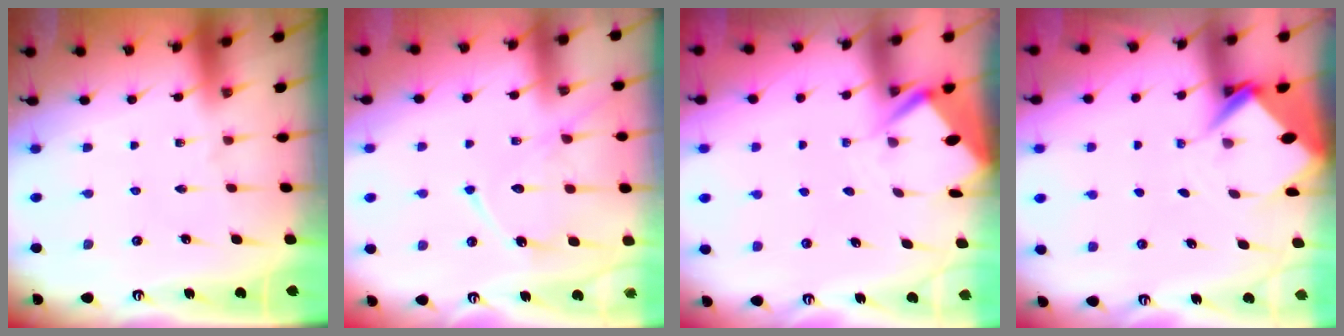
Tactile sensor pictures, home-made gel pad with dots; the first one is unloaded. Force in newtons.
{"total": 12.3, "press": 12.2, "slide": 1.1}
{"total": 3.5, "press": 3.5, "slide": 0.3}
{"total": 5.5, "press": 5.4, "slide": 0.5}